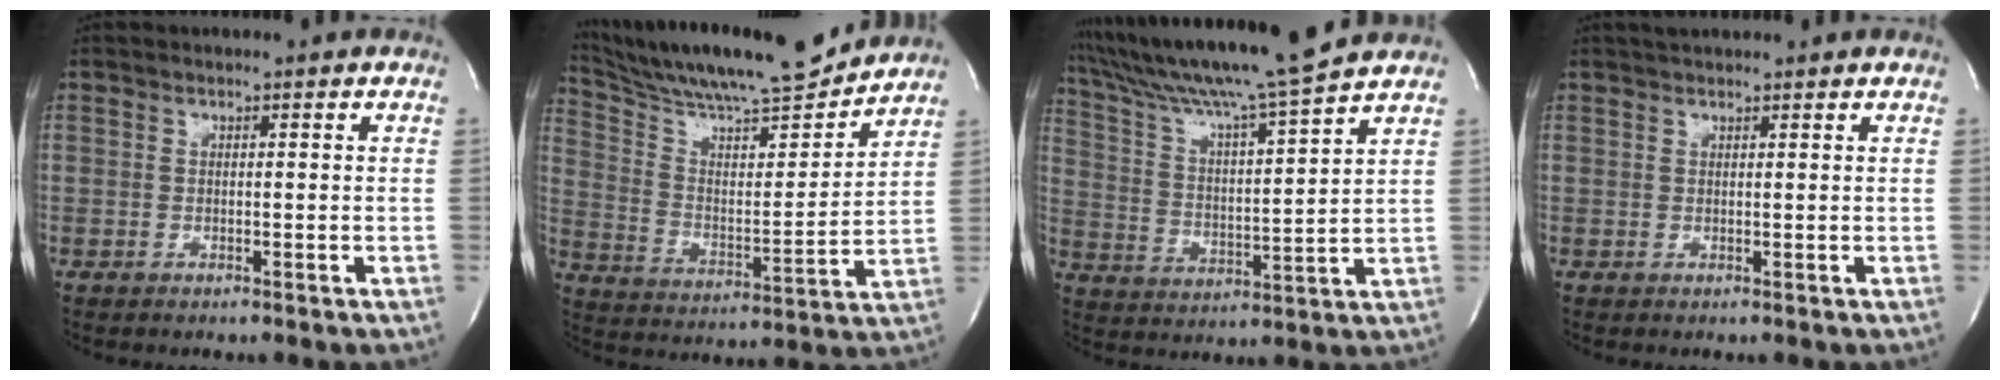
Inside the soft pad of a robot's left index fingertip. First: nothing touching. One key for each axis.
{"total": 20.2, "fx": 18.6, "fy": 1.4, "fz": 7.7, "tx": -0.141, "ty": -0.019, "tz": 0.298}
{"total": 17.4, "fx": 15.1, "fy": -1.5, "fz": 8.6, "tx": -0.154, "ty": -0.013, "tz": 0.248}
{"total": 3.0, "fx": 2.7, "fy": 0.4, "fz": 1.2, "tx": -0.012, "ty": 0.018, "tz": 0.044}